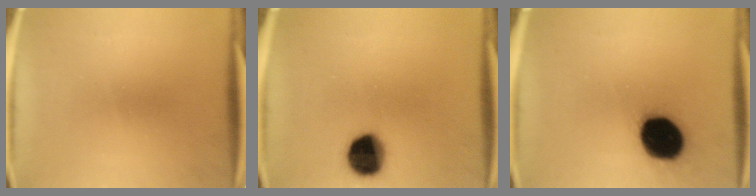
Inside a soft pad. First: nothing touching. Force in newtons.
{"total": 11.6}
{"total": 18.6}